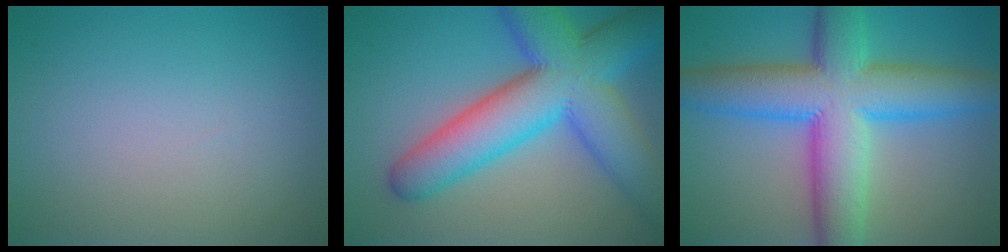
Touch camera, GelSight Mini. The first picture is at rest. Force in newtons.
{"total": 11.8, "press": 11.8, "slide": 0.3}
{"total": 11.7, "press": 11.7, "slide": 0.0}